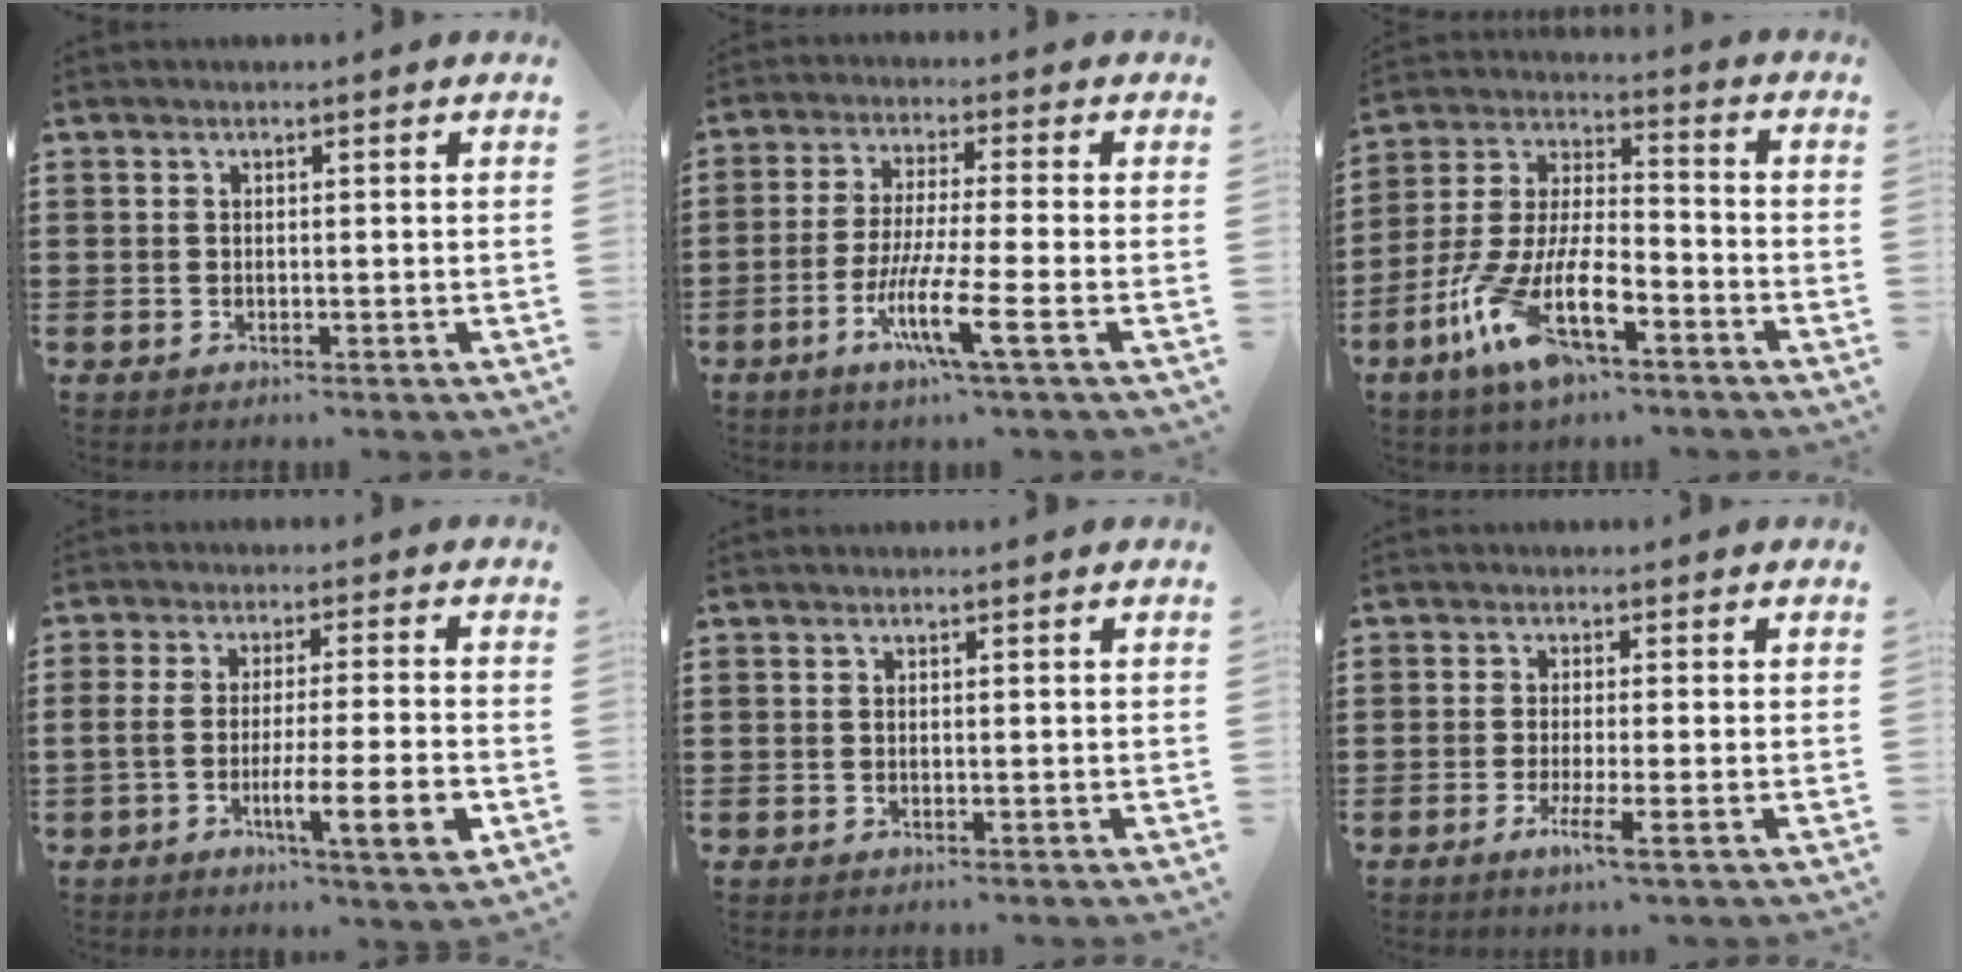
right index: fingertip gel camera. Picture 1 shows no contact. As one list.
[{"total": 9.3, "force": [-4.2, 0.6, 8.2], "torque": [-0.162, -0.010, -0.081]}, {"total": 12.7, "force": [-6.9, 4.5, 9.6], "torque": [-0.223, -0.004, -0.137]}, {"total": 9.4, "force": [-3.4, 1.6, 8.6], "torque": [-0.141, -0.005, -0.062]}, {"total": 0.0}, {"total": 3.6, "force": [-1.9, 0.1, 3.1], "torque": [-0.066, -0.013, -0.036]}]